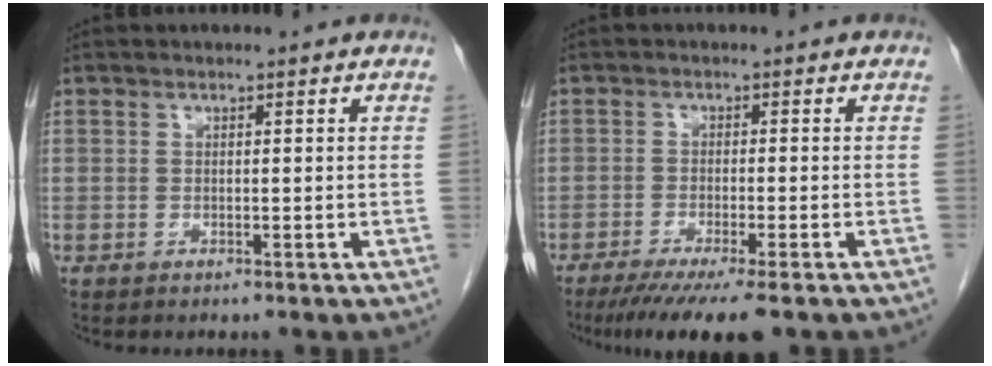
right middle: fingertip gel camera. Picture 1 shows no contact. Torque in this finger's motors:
{"motor_torque": [1.17, -0.96, 0.11, 0.10]}